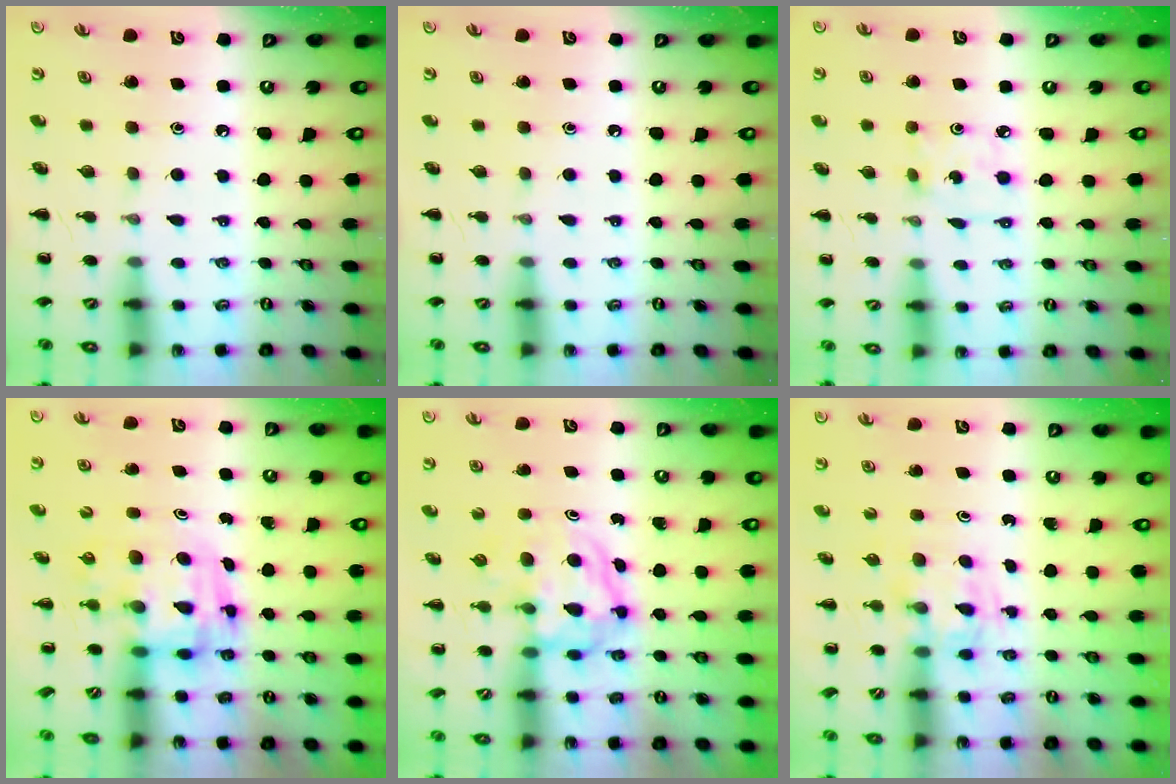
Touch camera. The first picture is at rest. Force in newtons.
{"total": 0.0}
{"total": 3.2, "press": 3.0, "slide": 1.0}
{"total": 3.4, "press": 3.4, "slide": 0.6}
{"total": 4.0, "press": 3.9, "slide": 0.5}
{"total": 2.8, "press": 2.6, "slide": 1.1}